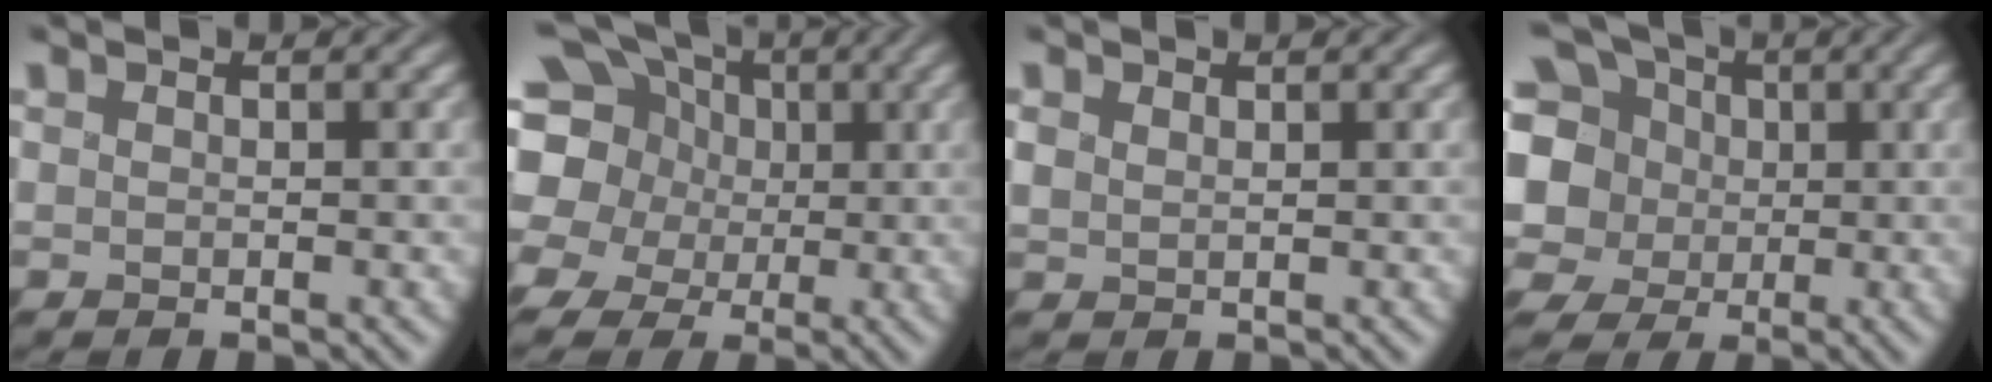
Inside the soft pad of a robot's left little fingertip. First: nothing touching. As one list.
[{"total": 17.2, "force": [4.1, 14.8, 7.8], "torque": [-0.205, 0.035, 0.031]}, {"total": 0.8, "force": [0.6, 0.4, 0.5], "torque": [-0.012, -0.001, 0.013]}, {"total": 11.2, "force": [1.1, 9.7, 5.5], "torque": [-0.149, 0.028, -0.012]}]